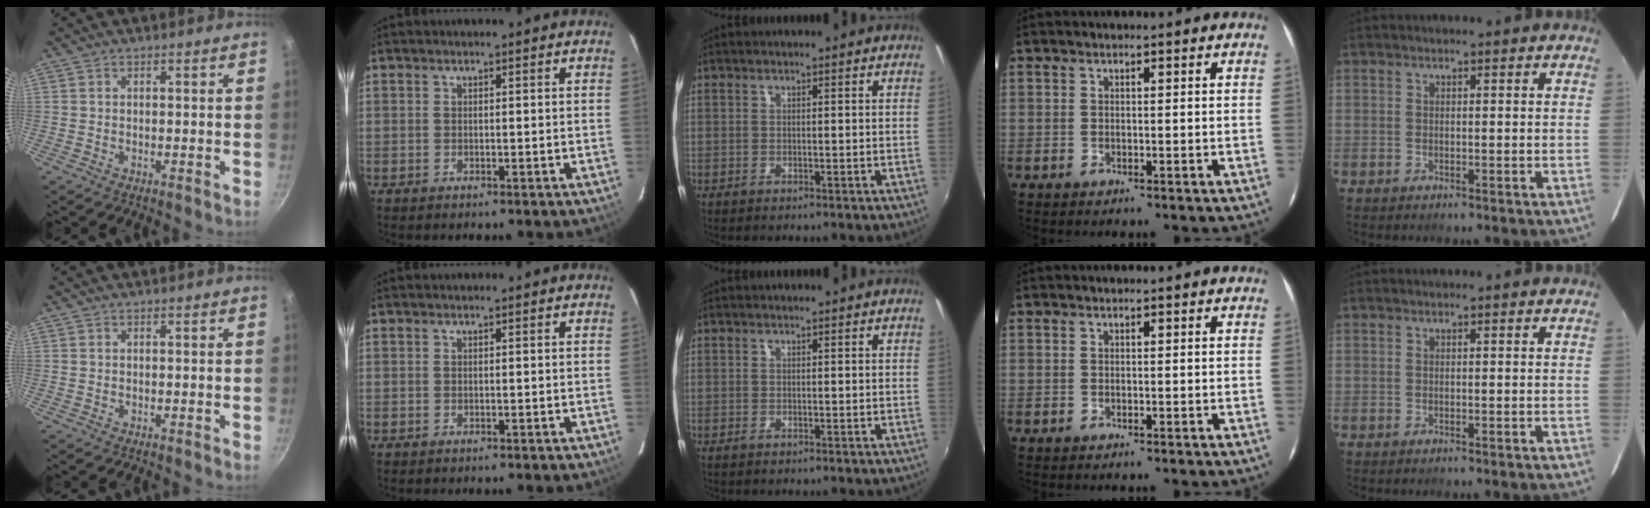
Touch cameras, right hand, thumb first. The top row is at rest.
{}